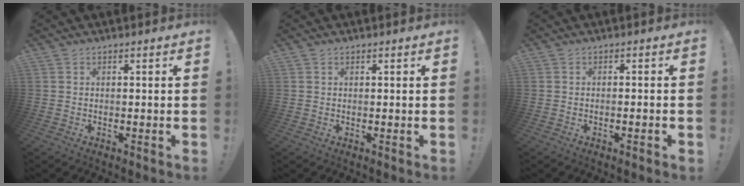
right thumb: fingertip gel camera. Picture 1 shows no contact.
{"total": 0.5, "force": [0.4, 0.4, 0.0], "torque": [0.006, -0.003, 0.006]}
{"total": 1.3, "force": [-0.9, -0.2, 1.0], "torque": [-0.013, 0.000, -0.014]}